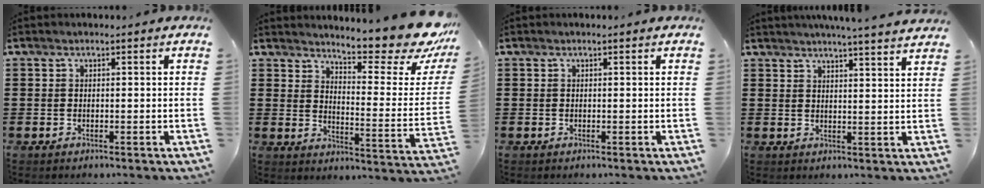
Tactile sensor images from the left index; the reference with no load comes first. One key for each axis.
{"total": 11.0, "fx": 9.7, "fy": 1.4, "fz": 5.1, "tx": -0.079, "ty": -0.078, "tz": 0.161}
{"total": 0.0}
{"total": 4.1, "fx": 3.9, "fy": -0.9, "fz": 0.9, "tx": -0.030, "ty": -0.018, "tz": 0.069}